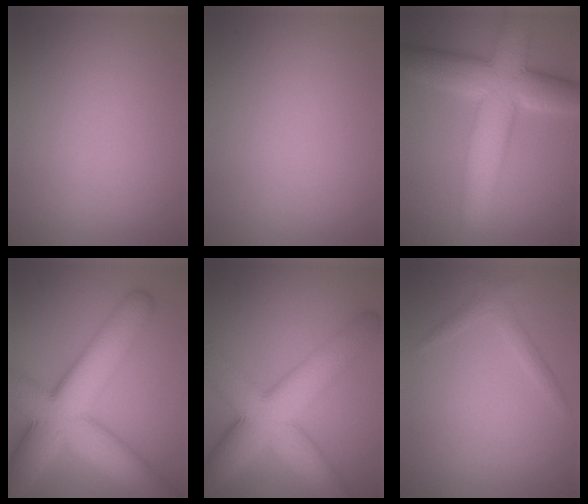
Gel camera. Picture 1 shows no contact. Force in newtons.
{"total": 0.0}
{"total": 9.6, "press": 9.6, "slide": 0.6}
{"total": 12.1, "press": 12.1, "slide": 0.2}
{"total": 10.8, "press": 10.8, "slide": 0.2}
{"total": 1.4, "press": 1.4, "slide": 0.1}